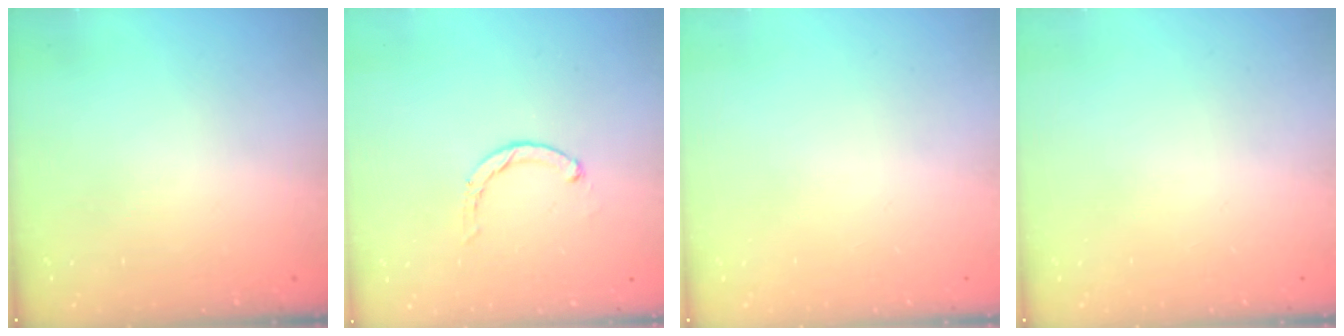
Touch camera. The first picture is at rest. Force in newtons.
{"total": 0.6, "press": 0.6, "slide": 0.2}
{"total": 0.0}
{"total": 0.0}